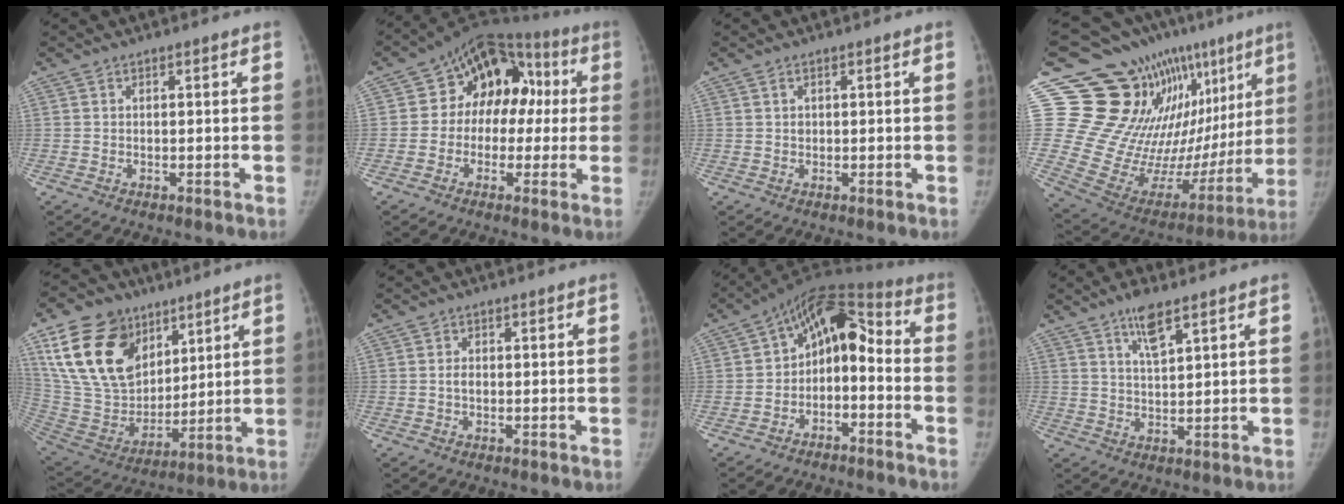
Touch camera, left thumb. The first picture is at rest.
{"total": 15.0, "force": [1.3, 11.2, 9.8], "torque": [-0.076, 0.048, 0.007]}
{"total": 1.0, "force": [0.4, 0.8, 0.4], "torque": [-0.002, -0.001, 0.007]}
{"total": 29.2, "force": [14.6, 13.0, 21.7], "torque": [-0.274, -0.046, 0.255]}
{"total": 20.4, "force": [9.4, 14.1, 11.4], "torque": [-0.184, -0.025, 0.177]}
{"total": 1.4, "force": [0.0, 1.1, 0.9], "torque": [-0.012, 0.002, 0.000]}
{"total": 12.2, "force": [-2.6, 7.9, 8.9], "torque": [-0.105, 0.068, -0.053]}
{"total": 5.7, "force": [3.8, 1.6, 4.0], "torque": [-0.065, -0.021, 0.069]}